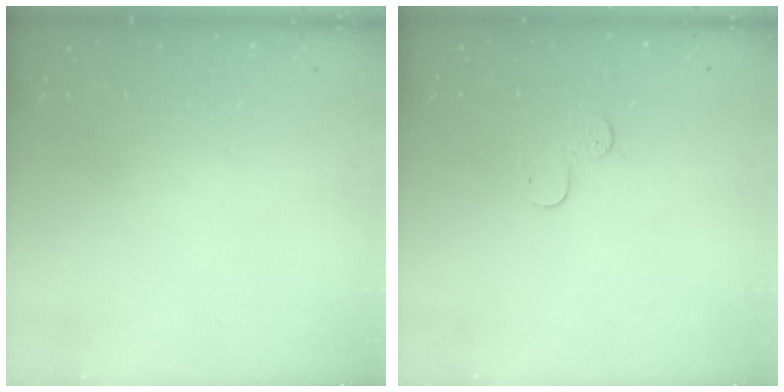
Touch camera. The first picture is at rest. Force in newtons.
{"total": 4.6, "press": 4.6, "slide": 0.4}